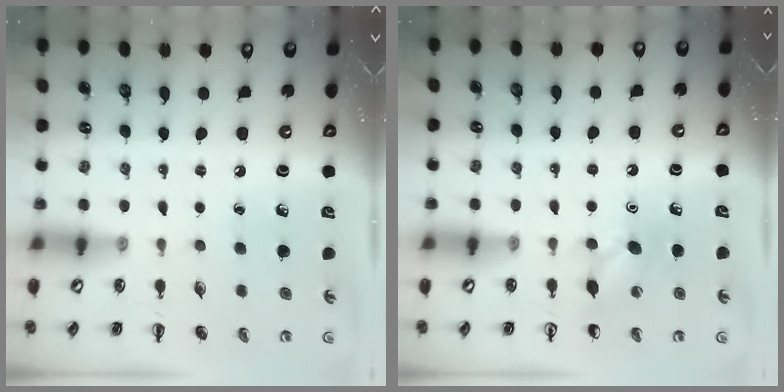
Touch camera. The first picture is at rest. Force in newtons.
{"total": 7.5, "press": 7.3, "slide": 2.0}